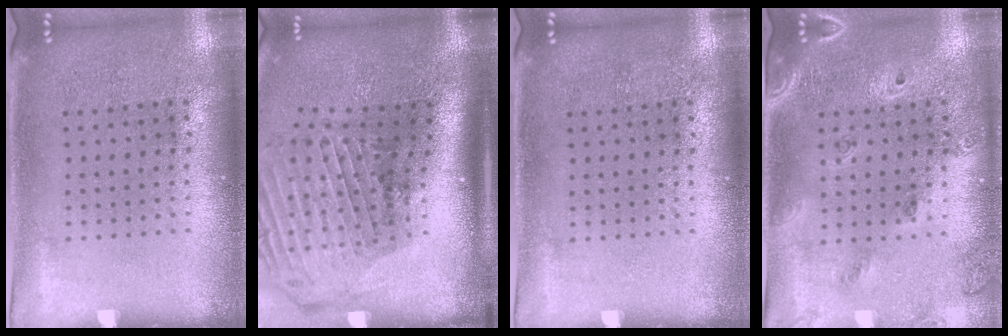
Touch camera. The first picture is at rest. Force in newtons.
{"total": 3.1, "press": 2.2, "slide": 2.2}
{"total": 0.0}
{"total": 1.5, "press": 1.4, "slide": 0.7}